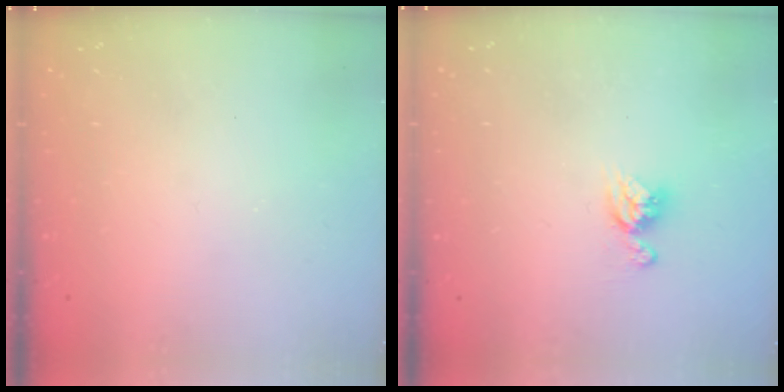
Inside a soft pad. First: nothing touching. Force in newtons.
{"total": 8.0, "press": 7.9, "slide": 0.7}